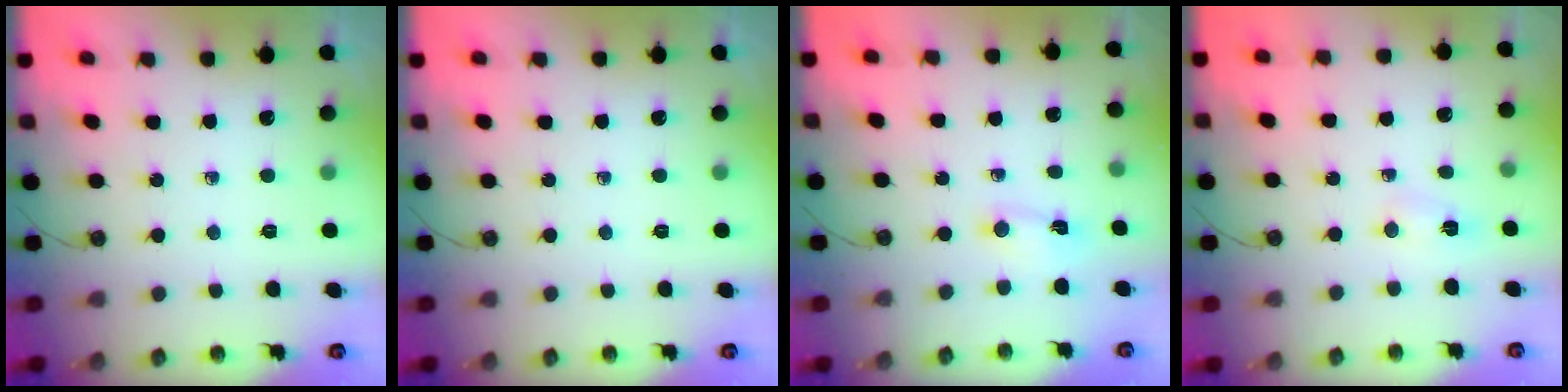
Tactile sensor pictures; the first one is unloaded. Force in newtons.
{"total": 0.0}
{"total": 1.4, "press": 1.2, "slide": 0.7}
{"total": 2.7, "press": 2.7, "slide": 0.4}